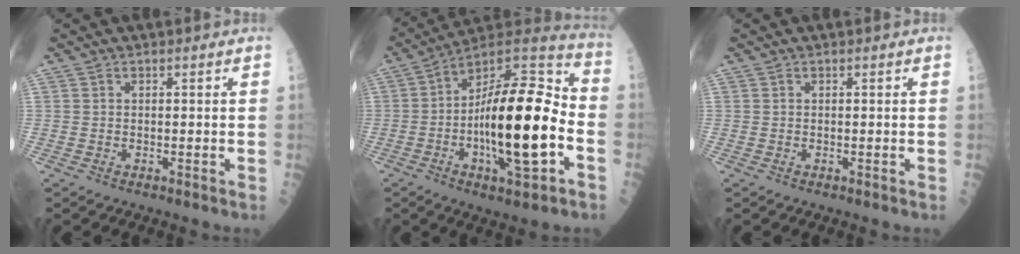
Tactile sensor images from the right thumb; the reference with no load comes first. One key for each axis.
{"total": 24.2, "fx": -3.8, "fy": 7.9, "fz": 22.6, "tx": -0.388, "ty": 0.028, "tz": -0.057}
{"total": 0.0}